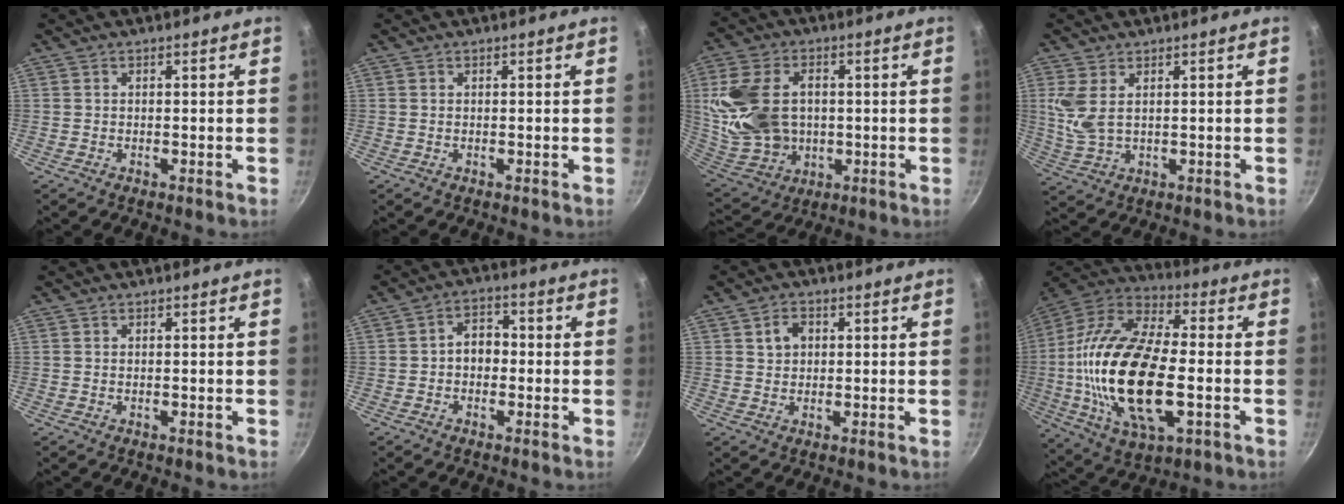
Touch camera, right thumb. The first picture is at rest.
{"total": 0.0}
{"total": 18.0, "force": [1.8, 12.6, 12.8], "torque": [-0.258, 0.001, 0.048]}
{"total": 6.0, "force": [1.6, 3.2, 4.8], "torque": [-0.114, -0.003, 0.045]}
{"total": 0.0}
{"total": 5.1, "force": [-0.5, 3.8, 3.4], "torque": [-0.031, 0.021, -0.020]}
{"total": 3.5, "force": [1.1, 2.7, 2.0], "torque": [-0.022, 0.000, 0.019]}
{"total": 27.9, "force": [-3.6, 12.9, 24.5], "torque": [-0.508, 0.005, -0.058]}